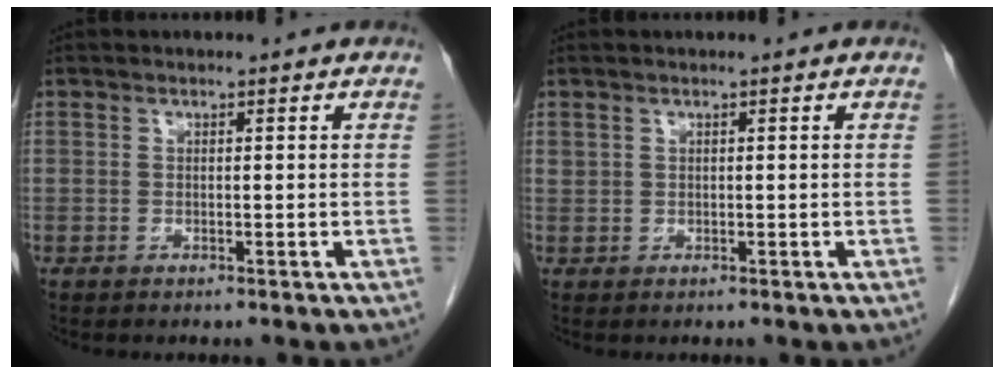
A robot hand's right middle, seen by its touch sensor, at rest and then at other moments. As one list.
[{"total": 0.5, "force": [0.5, 0.3, 0.1], "torque": [0.001, 0.000, 0.008]}]